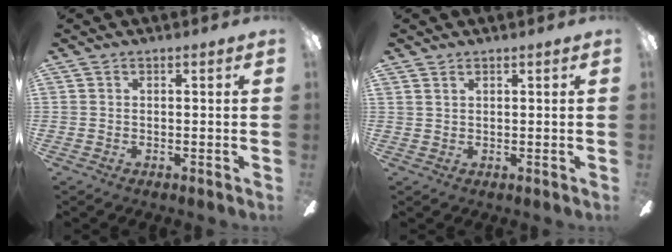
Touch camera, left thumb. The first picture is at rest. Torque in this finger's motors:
{"motor_torque": [-0.39, -0.36, -0.04, 0.16, -0.02]}